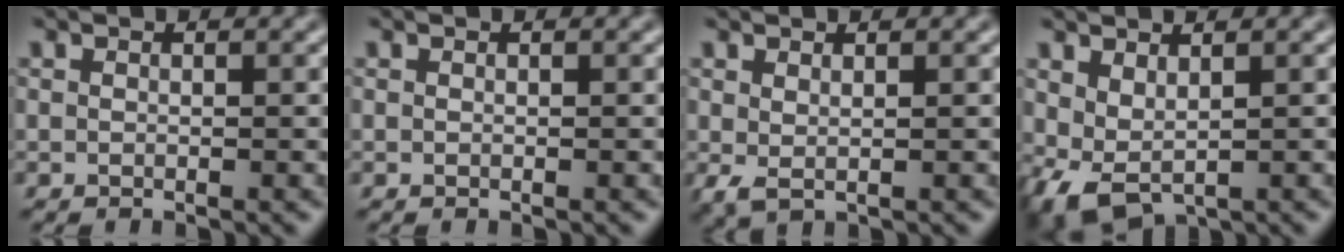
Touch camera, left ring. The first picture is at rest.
{"total": 0.0}
{"total": 1.3, "force": [0.3, 0.6, 1.1], "torque": [-0.027, -0.004, 0.010]}
{"total": 2.9, "force": [0.5, 1.7, 2.3], "torque": [-0.051, -0.005, 0.014]}